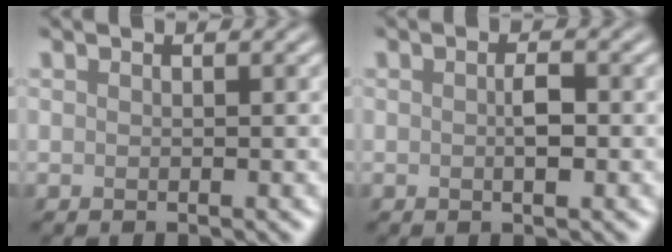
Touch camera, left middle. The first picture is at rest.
{"total": 1.3, "force": [-0.5, 0.1, 1.3], "torque": [-0.027, 0.000, -0.002]}